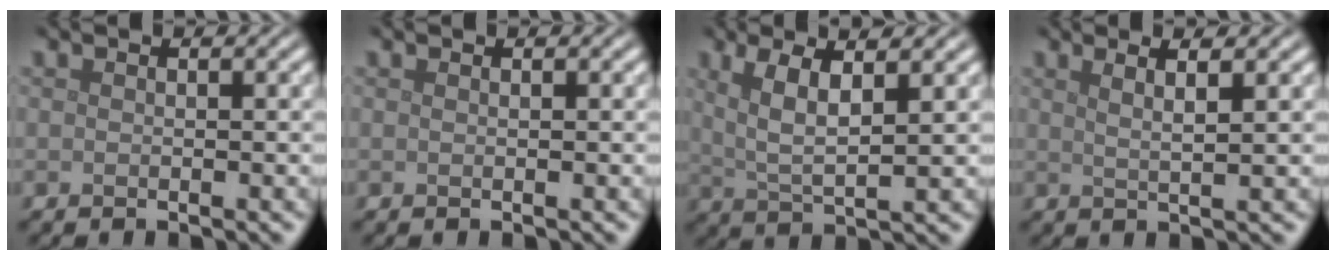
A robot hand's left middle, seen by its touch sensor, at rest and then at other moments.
{"total": 0.0}
{"total": 4.8, "force": [2.0, 1.3, 4.2], "torque": [-0.082, -0.002, 0.039]}
{"total": 3.1, "force": [1.8, 0.9, 2.4], "torque": [-0.023, 0.009, 0.003]}